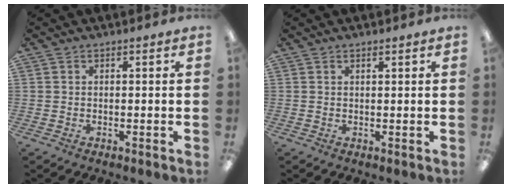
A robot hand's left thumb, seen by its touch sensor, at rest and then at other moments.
{"total": 1.0, "force": [0.8, 0.2, 0.6], "torque": [-0.012, 0.000, 0.014]}